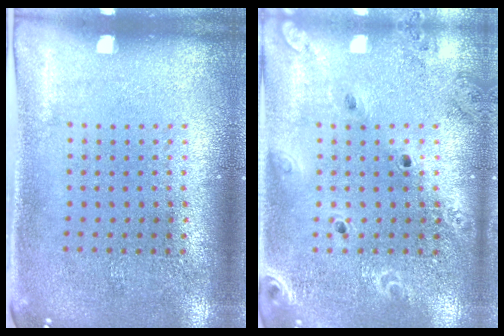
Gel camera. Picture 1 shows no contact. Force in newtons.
{"total": 1.9, "press": 1.8, "slide": 0.7}